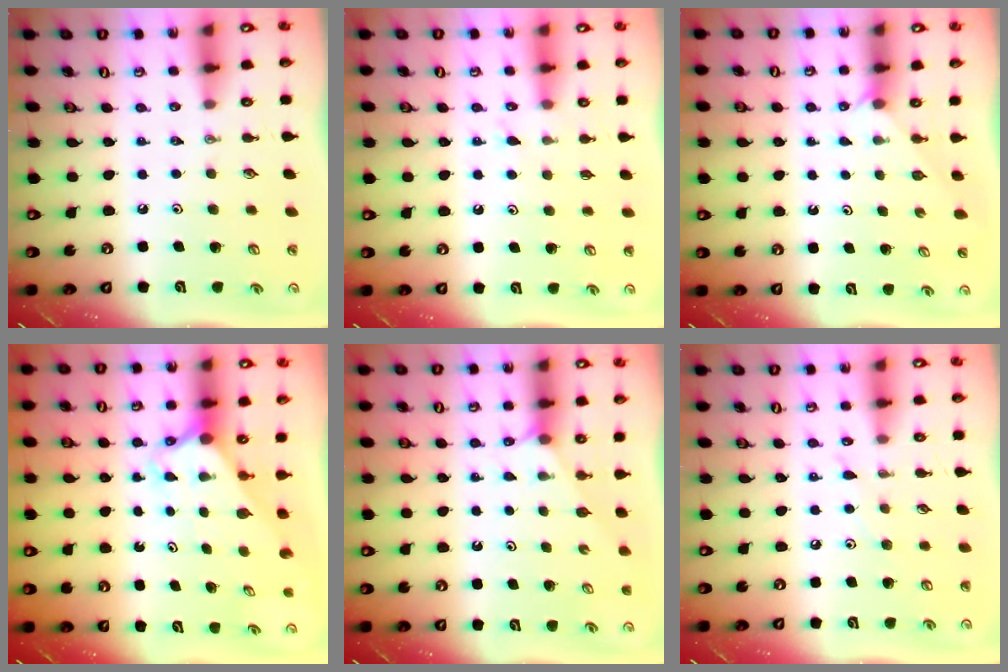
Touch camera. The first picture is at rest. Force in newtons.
{"total": 8.5, "press": 8.5, "slide": 0.5}
{"total": 1.5, "press": 1.5, "slide": 0.3}
{"total": 2.6, "press": 2.6, "slide": 0.1}
{"total": 2.3, "press": 2.3, "slide": 0.4}
{"total": 3.9, "press": 3.9, "slide": 0.6}